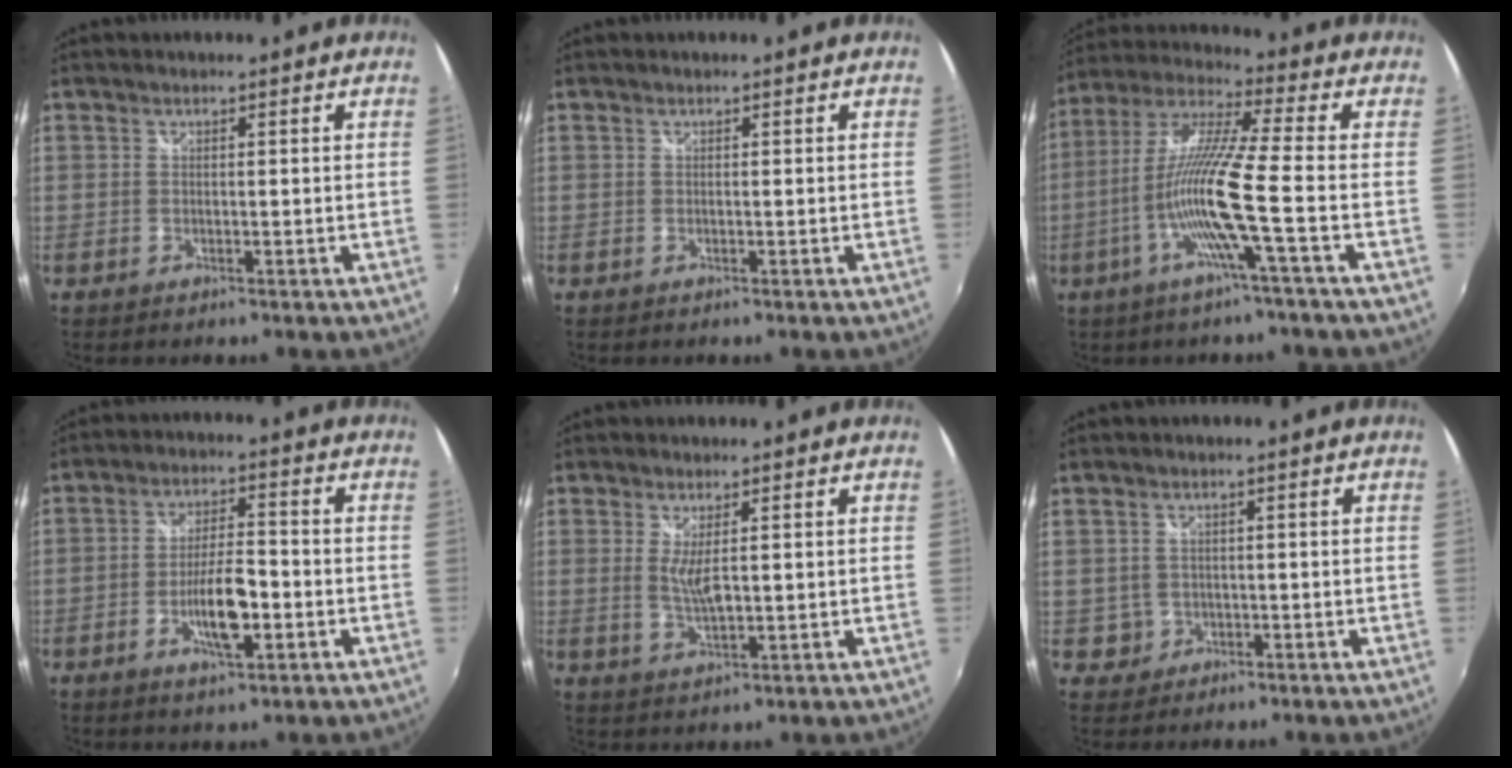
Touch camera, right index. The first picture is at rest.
{"total": 0.0}
{"total": 13.2, "force": [-4.7, -1.2, 12.2], "torque": [-0.229, -0.008, -0.092]}
{"total": 8.3, "force": [-2.9, 2.6, 7.3], "torque": [-0.139, -0.001, -0.048]}
{"total": 4.0, "force": [0.6, 0.9, 3.9], "torque": [-0.071, -0.011, 0.013]}
{"total": 3.0, "force": [-0.4, 2.9, 0.0], "torque": [-0.001, 0.010, -0.001]}